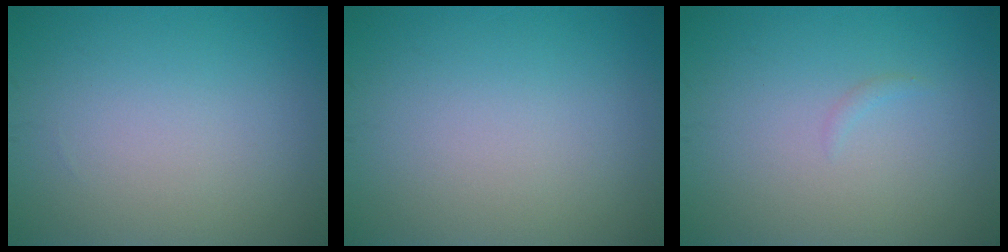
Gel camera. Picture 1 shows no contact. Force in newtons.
{"total": 0.0}
{"total": 0.5, "press": 0.5, "slide": 0.1}